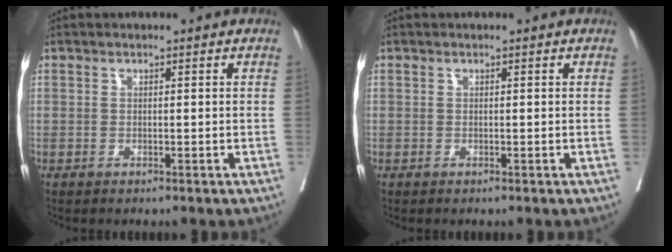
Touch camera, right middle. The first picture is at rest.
{"total": 0.0}